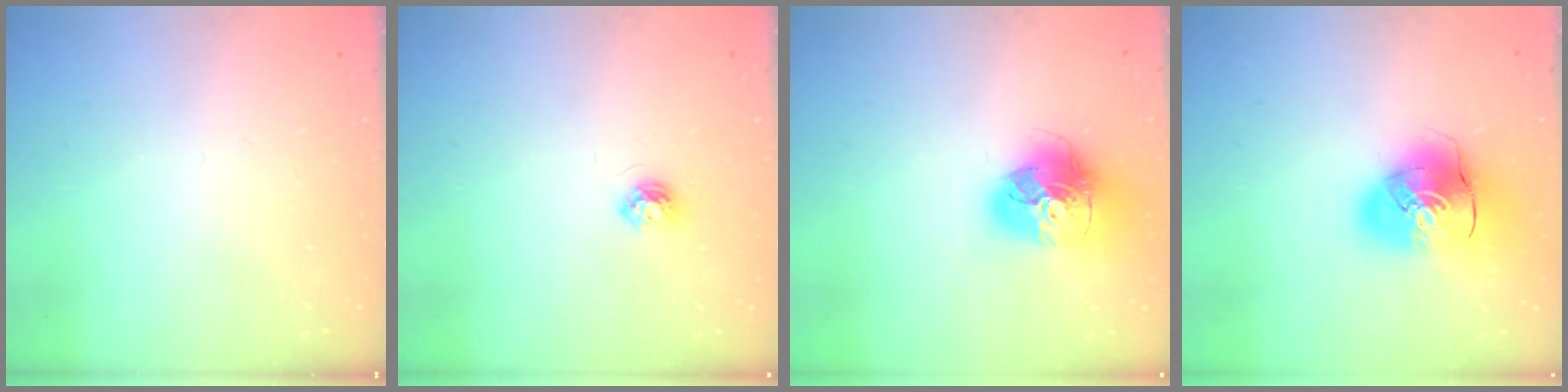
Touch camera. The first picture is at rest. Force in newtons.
{"total": 4.5, "press": 4.5, "slide": 0.7}
{"total": 18.6, "press": 18.5, "slide": 1.9}
{"total": 13.9, "press": 13.7, "slide": 2.4}